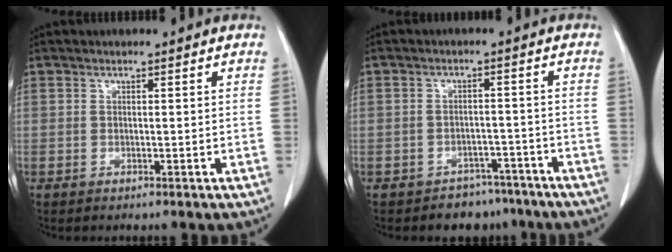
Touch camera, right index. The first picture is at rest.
{"total": 5.1, "force": [-3.9, 3.3, -0.2], "torque": [0.016, 0.018, -0.057]}